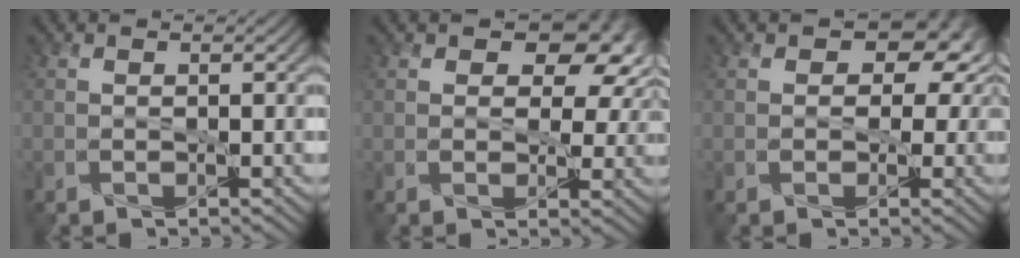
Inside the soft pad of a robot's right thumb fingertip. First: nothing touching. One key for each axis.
{"total": 9.2, "fx": 3.2, "fy": 5.8, "fz": 6.3, "tx": -0.080, "ty": 0.004, "tz": 0.048}
{"total": 6.5, "fx": 1.5, "fy": 4.9, "fz": 4.0, "tx": -0.041, "ty": 0.008, "tz": 0.012}